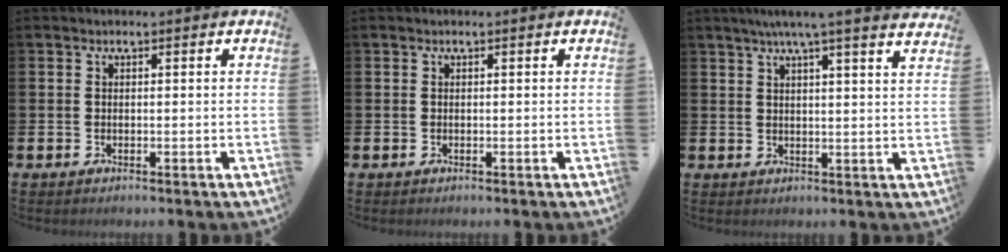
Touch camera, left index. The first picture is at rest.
{"total": 0.0}
{"total": 5.0, "force": [4.3, -0.7, 2.3], "torque": [-0.046, -0.017, 0.073]}